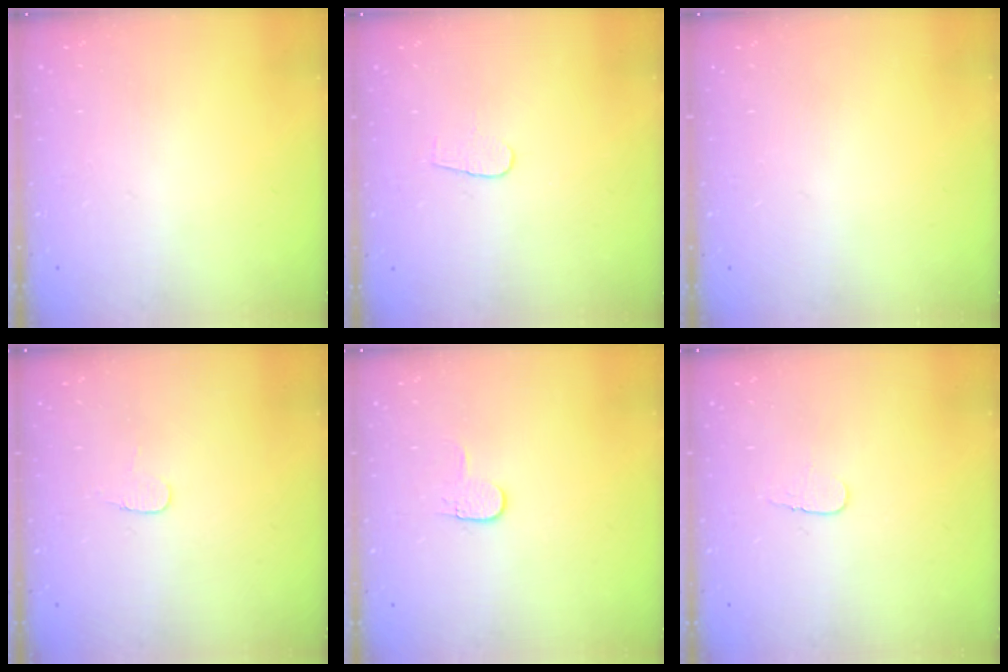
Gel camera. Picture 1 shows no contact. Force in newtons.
{"total": 4.3, "press": 4.3, "slide": 0.3}
{"total": 0.0}
{"total": 4.3, "press": 4.3, "slide": 0.3}
{"total": 3.9, "press": 3.8, "slide": 0.5}
{"total": 3.9, "press": 3.9, "slide": 0.4}